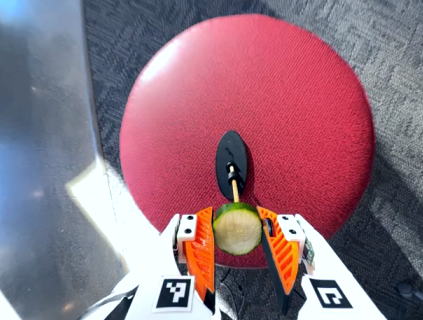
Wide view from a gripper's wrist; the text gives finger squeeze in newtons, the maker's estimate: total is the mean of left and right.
{"total": 13.1, "left": 13.0, "right": 13.2}